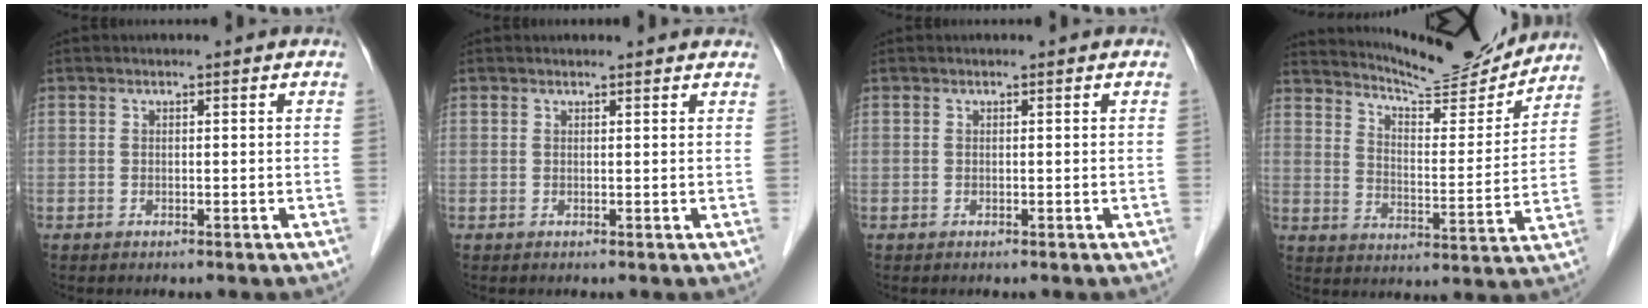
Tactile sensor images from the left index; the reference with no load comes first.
{"total": 3.1, "force": [2.9, 0.7, 0.8], "torque": [-0.010, 0.008, 0.020]}
{"total": 0.0}
{"total": 14.6, "force": [14.1, 0.8, 3.7], "torque": [-0.065, -0.032, 0.202]}